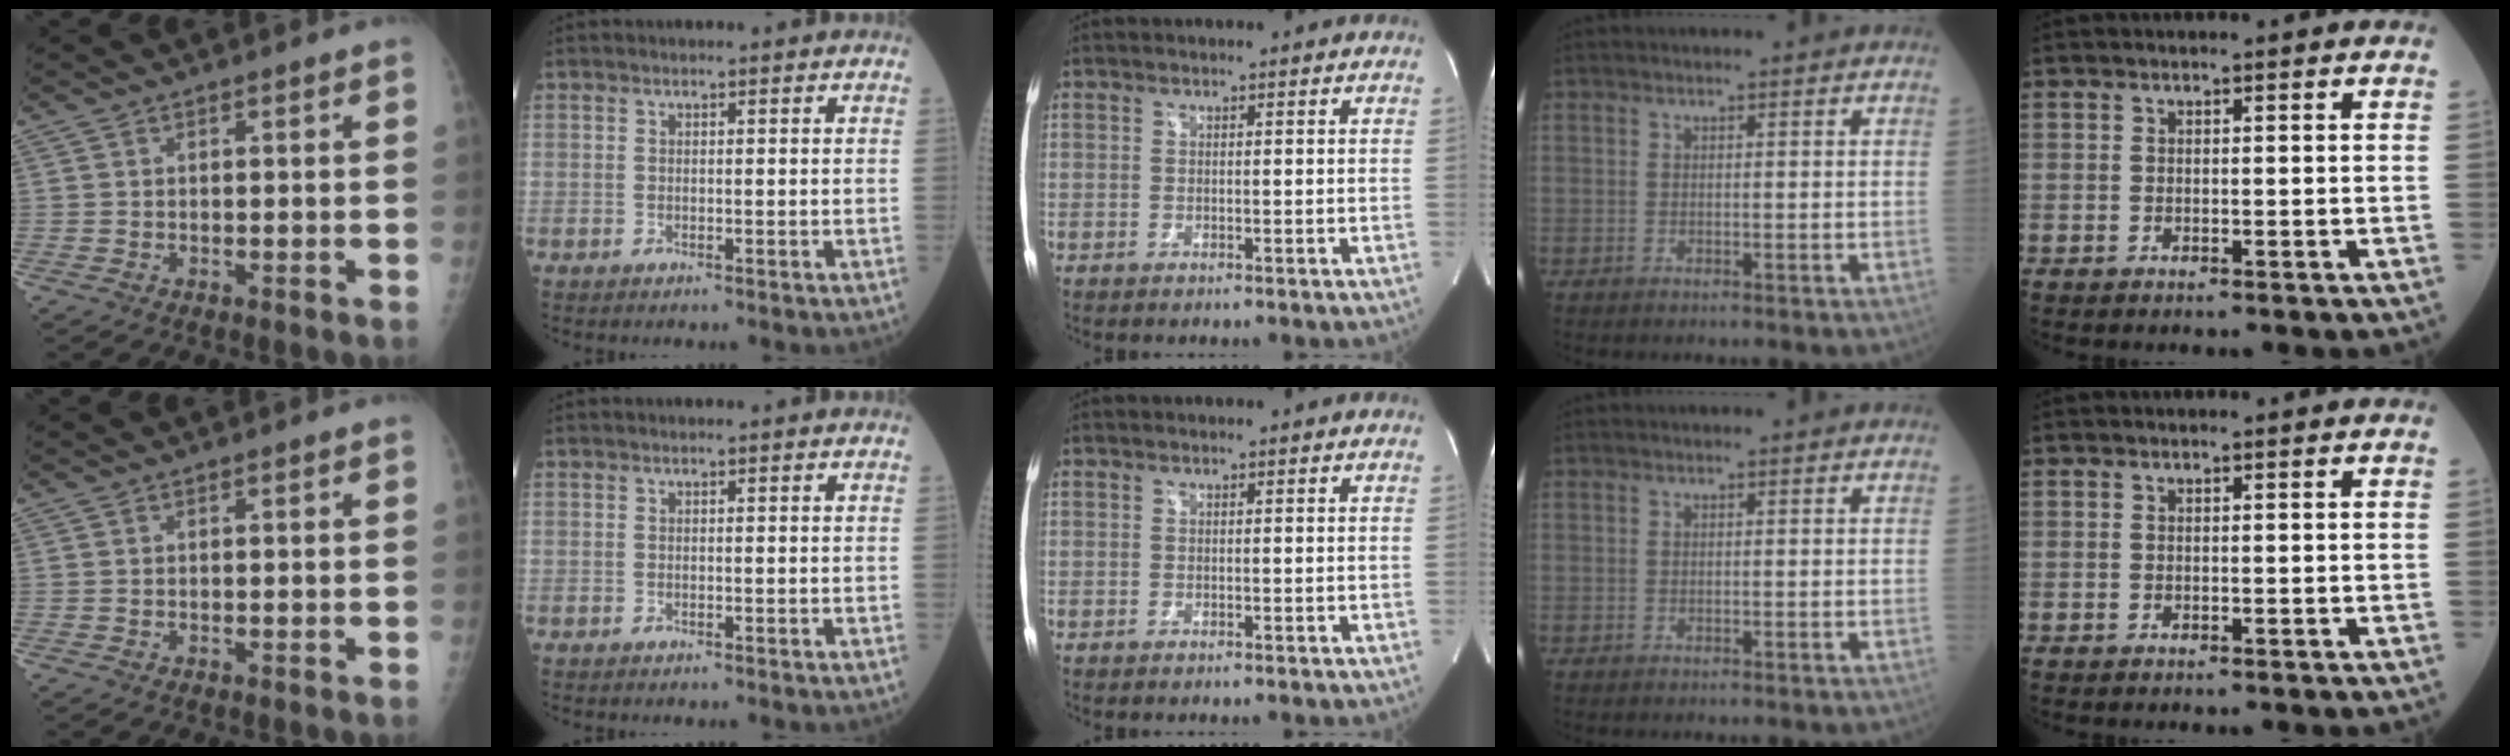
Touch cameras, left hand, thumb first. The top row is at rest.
{}